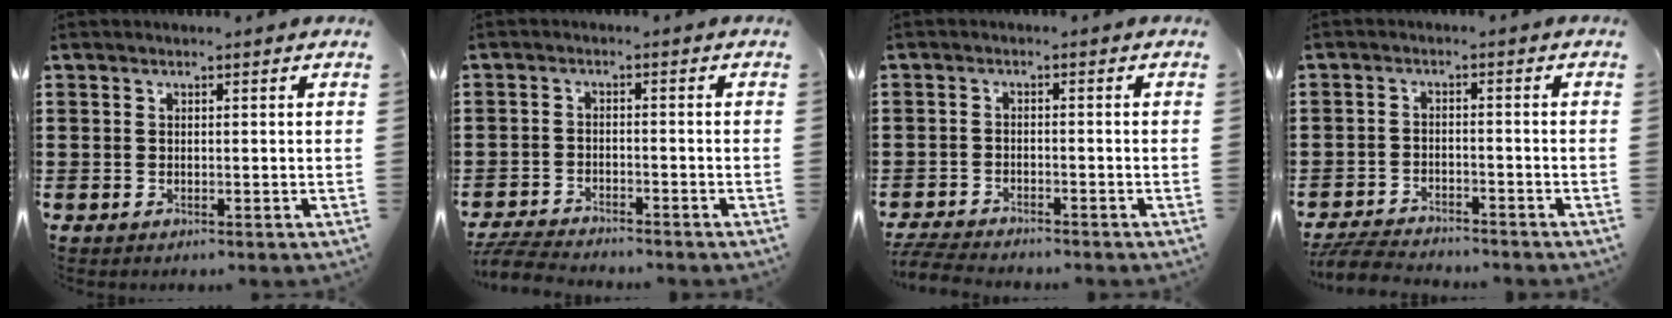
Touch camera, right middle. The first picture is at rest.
{"total": 4.2, "force": [-4.1, 0.3, 0.8], "torque": [-0.026, -0.003, -0.086]}
{"total": 3.4, "force": [-3.4, 0.2, 0.5], "torque": [-0.025, -0.008, -0.073]}
{"total": 4.7, "force": [-4.6, 0.4, 0.8], "torque": [-0.025, 0.001, -0.095]}